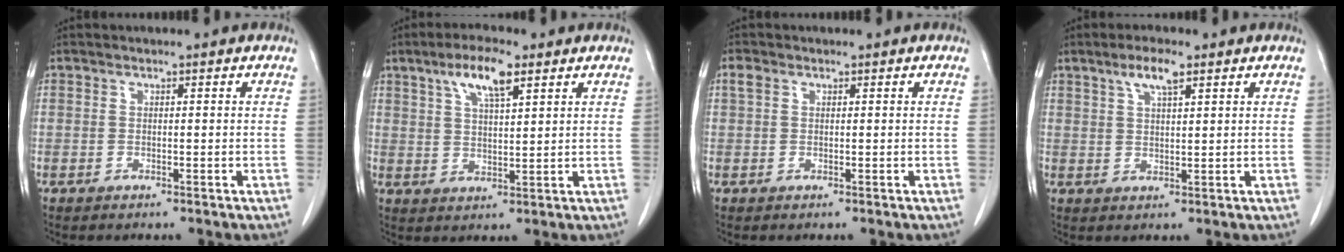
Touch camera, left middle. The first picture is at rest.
{"total": 7.0, "force": [4.0, 1.6, 5.5], "torque": [-0.106, 0.009, 0.072]}
{"total": 1.4, "force": [0.7, 0.9, 0.8], "torque": [-0.022, 0.015, 0.013]}
{"total": 4.2, "force": [2.5, 0.8, 3.2], "torque": [-0.065, 0.005, 0.048]}